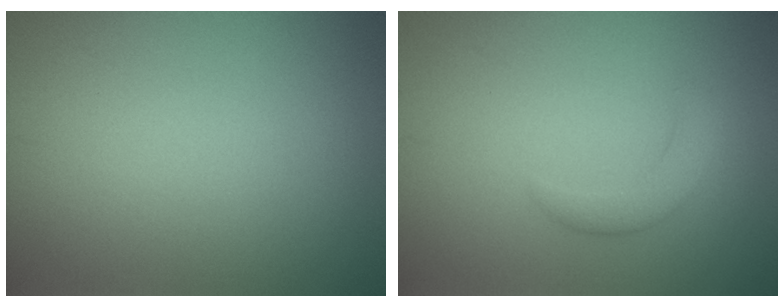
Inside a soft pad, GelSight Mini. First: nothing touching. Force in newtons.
{"total": 2.1, "press": 2.1, "slide": 0.1}